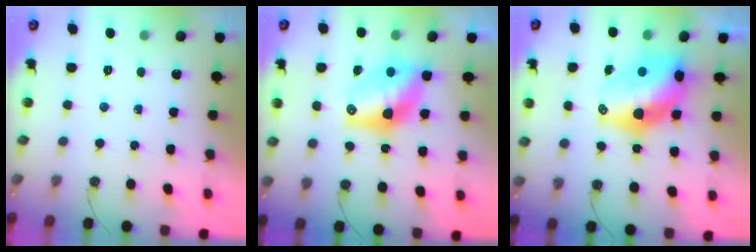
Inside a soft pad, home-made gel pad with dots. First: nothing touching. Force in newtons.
{"total": 10.5, "press": 10.4, "slide": 0.9}
{"total": 13.7, "press": 13.7, "slide": 1.0}